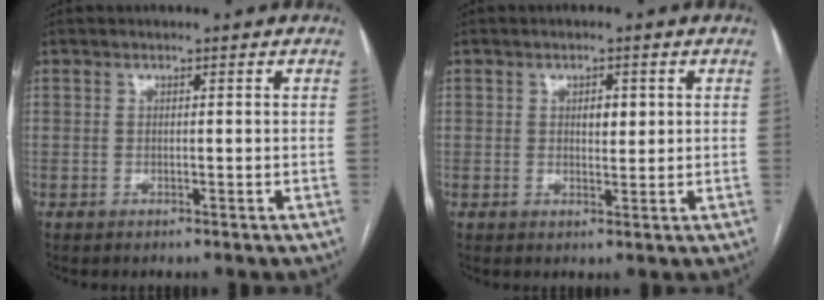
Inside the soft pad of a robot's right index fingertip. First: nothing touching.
{"total": 2.5, "force": [0.7, 1.4, 2.0], "torque": [-0.024, 0.001, 0.011]}